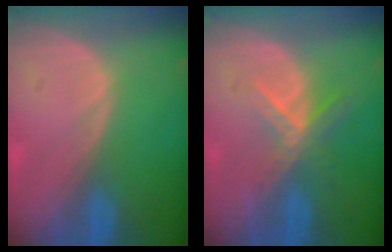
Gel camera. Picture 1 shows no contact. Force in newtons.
{"total": 5.6, "press": 4.9, "slide": 2.8}